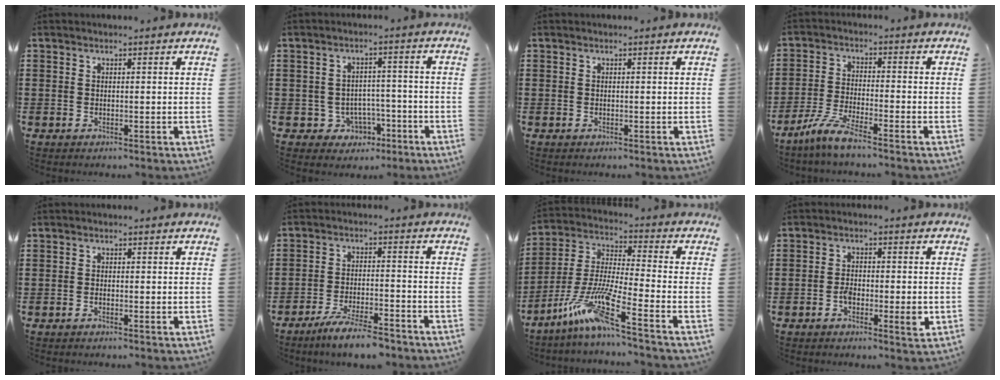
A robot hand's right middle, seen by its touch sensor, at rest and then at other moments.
{"total": 3.8, "force": [-2.2, 2.9, 0.9], "torque": [-0.031, 0.006, -0.044]}
{"total": 0.0}
{"total": 5.8, "force": [-4.8, 0.1, 3.2], "torque": [-0.088, -0.019, -0.096]}
{"total": 0.6, "force": [-0.4, 0.2, 0.5], "torque": [-0.011, -0.002, -0.007]}
{"total": 6.8, "force": [-6.0, 0.4, 3.1], "torque": [-0.066, -0.007, -0.115]}
{"total": 10.8, "force": [-7.4, 0.4, 7.8], "torque": [-0.177, -0.019, -0.155]}
{"total": 3.8, "force": [-1.4, 1.5, 3.3], "torque": [-0.061, 0.003, -0.025]}